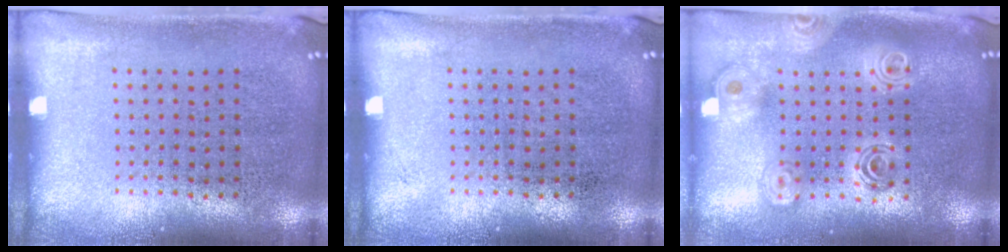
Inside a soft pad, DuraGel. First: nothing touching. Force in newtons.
{"total": 0.0}
{"total": 2.0, "press": 1.7, "slide": 1.1}